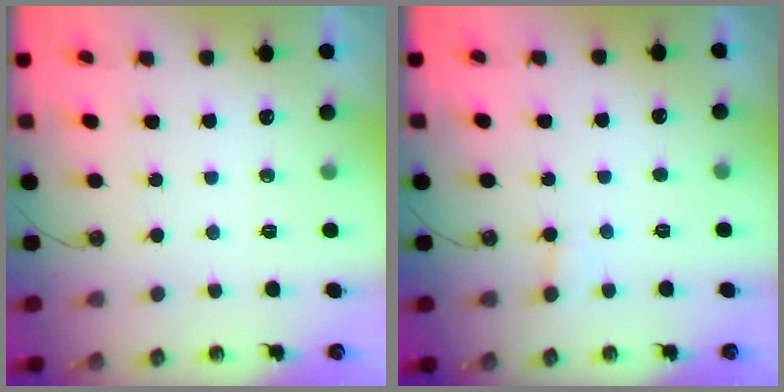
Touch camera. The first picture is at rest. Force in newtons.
{"total": 3.9, "press": 3.9, "slide": 0.6}